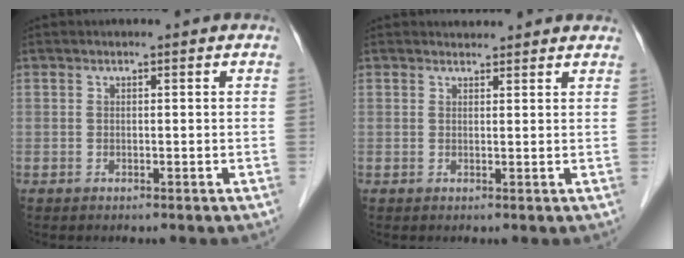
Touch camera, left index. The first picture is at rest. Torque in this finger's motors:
{"motor_torque": [0.25, -0.13, -0.02, 0.01]}